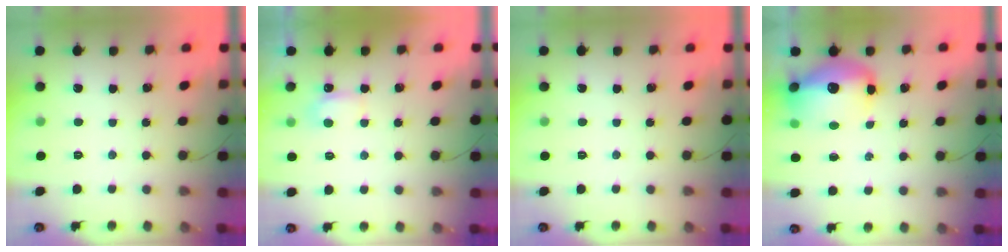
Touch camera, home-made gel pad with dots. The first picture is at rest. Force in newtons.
{"total": 4.4, "press": 4.2, "slide": 1.4}
{"total": 0.0}
{"total": 14.1, "press": 13.7, "slide": 3.3}